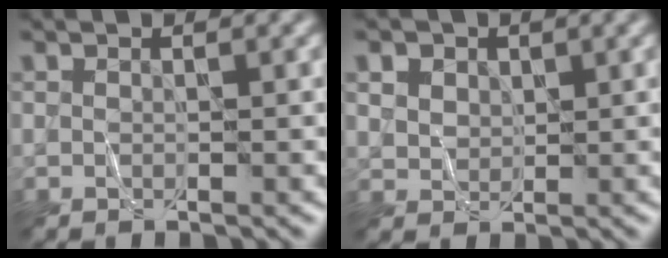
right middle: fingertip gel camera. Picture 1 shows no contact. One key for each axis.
{"total": 4.6, "fx": 2.4, "fy": 3.2, "fz": 2.1, "tx": -0.058, "ty": 0.010, "tz": 0.041}